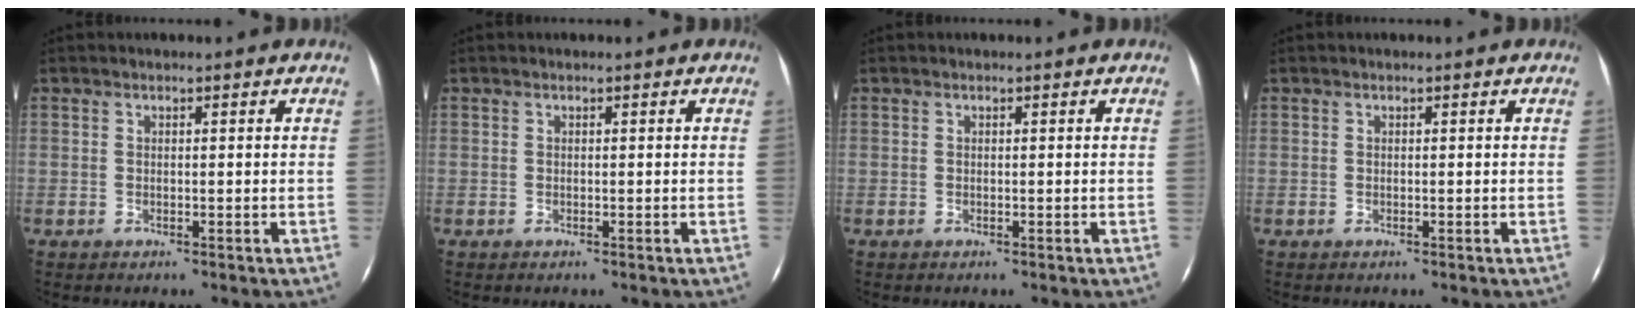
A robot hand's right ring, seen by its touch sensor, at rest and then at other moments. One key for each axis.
{"total": 0.0}
{"total": 0.0}
{"total": 0.0}